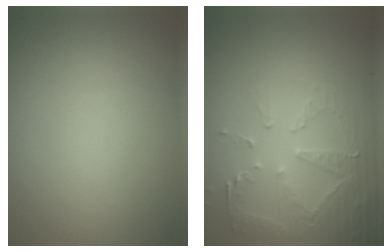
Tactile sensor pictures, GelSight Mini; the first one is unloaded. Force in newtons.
{"total": 5.3, "press": 3.7, "slide": 3.8}